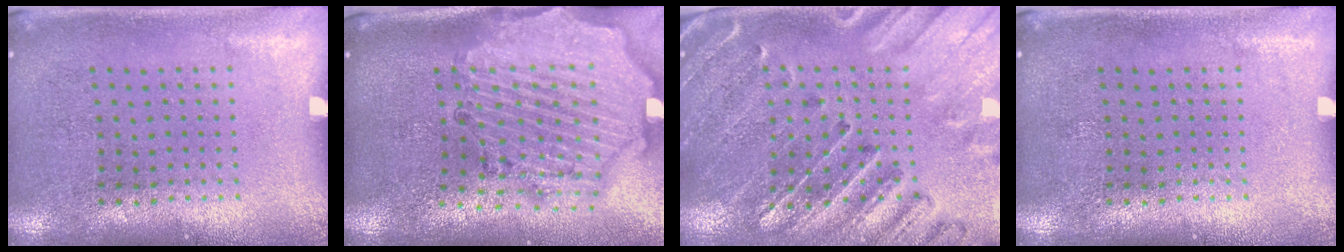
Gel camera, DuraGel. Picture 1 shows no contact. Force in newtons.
{"total": 2.7, "press": 2.5, "slide": 1.1}
{"total": 2.9, "press": 2.7, "slide": 0.9}
{"total": 0.0}